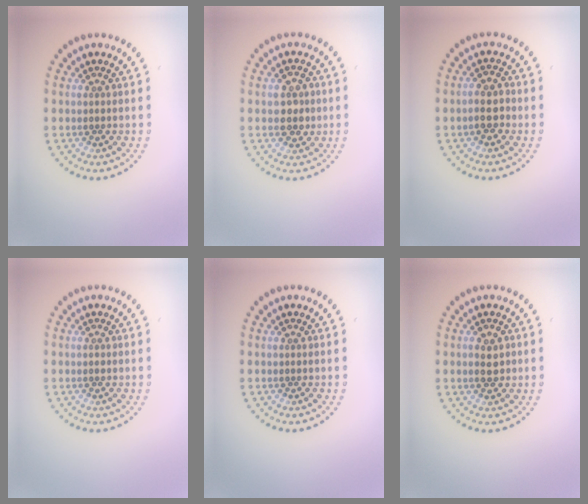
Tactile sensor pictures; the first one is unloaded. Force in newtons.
{"total": 2.4, "press": 2.4, "slide": 0.3}
{"total": 2.3, "press": 2.2, "slide": 0.7}
{"total": 0.5, "press": 0.5, "slide": 0.2}
{"total": 0.0}
{"total": 1.9, "press": 1.9, "slide": 0.1}